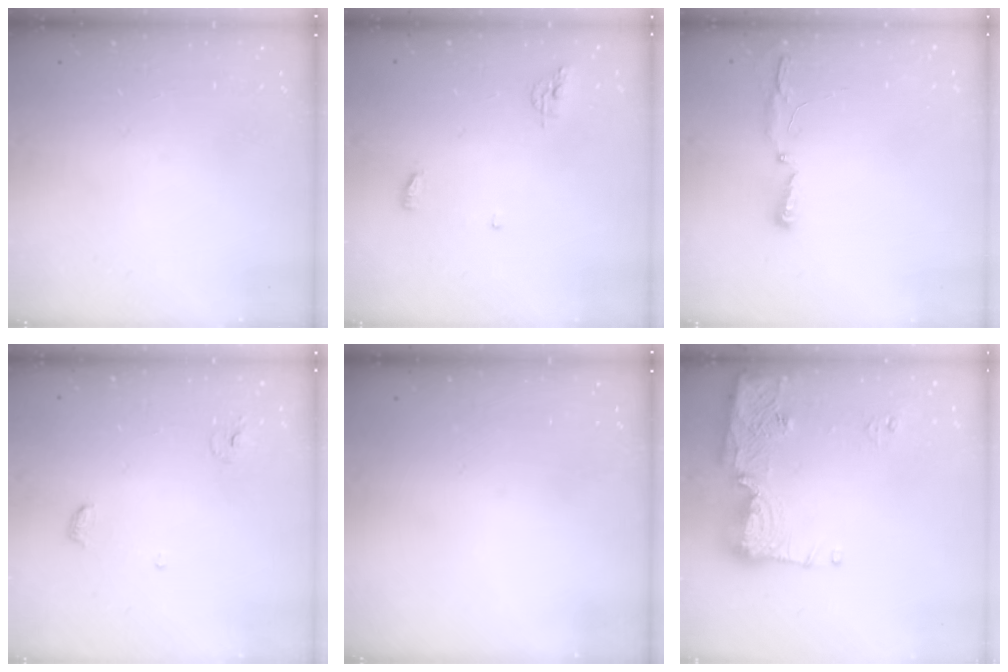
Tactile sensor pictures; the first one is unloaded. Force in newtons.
{"total": 4.7, "press": 4.7, "slide": 0.4}
{"total": 3.5, "press": 3.4, "slide": 0.8}
{"total": 4.0, "press": 4.0, "slide": 0.3}
{"total": 0.0}
{"total": 14.7, "press": 14.6, "slide": 1.6}